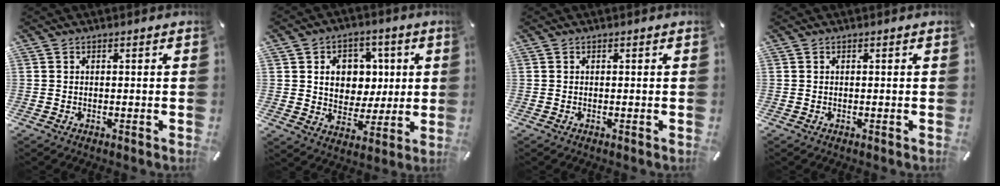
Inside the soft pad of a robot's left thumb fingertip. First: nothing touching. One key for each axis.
{"total": 9.9, "fx": 1.8, "fy": 8.9, "fz": 3.8, "tx": -0.048, "ty": -0.003, "tz": 0.036}
{"total": 0.0}
{"total": 0.0}